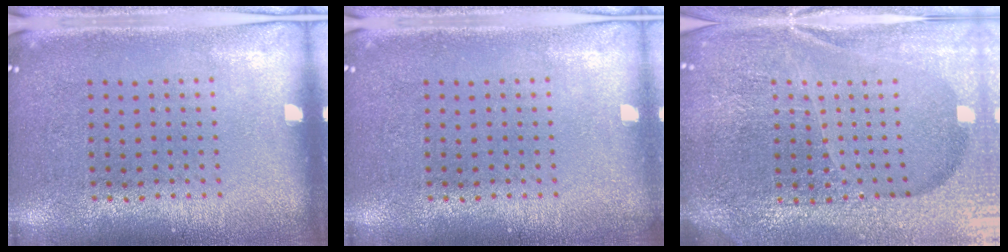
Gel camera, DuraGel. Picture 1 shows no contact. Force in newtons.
{"total": 0.5, "press": 0.5, "slide": 0.1}
{"total": 5.8, "press": 5.1, "slide": 2.7}